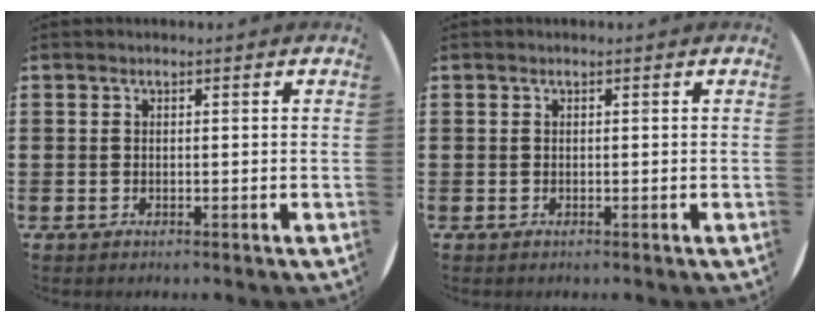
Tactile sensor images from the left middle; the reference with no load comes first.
{"total": 0.0}